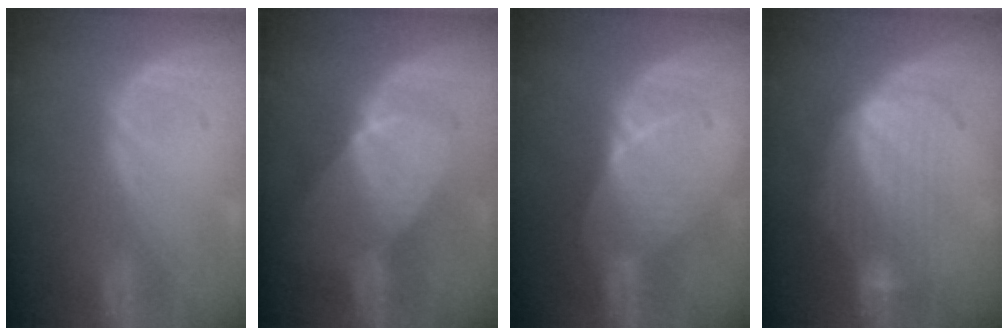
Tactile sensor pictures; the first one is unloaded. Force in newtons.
{"total": 7.7, "press": 6.9, "slide": 3.5}
{"total": 6.7, "press": 6.3, "slide": 2.4}
{"total": 7.4, "press": 7.3, "slide": 1.3}